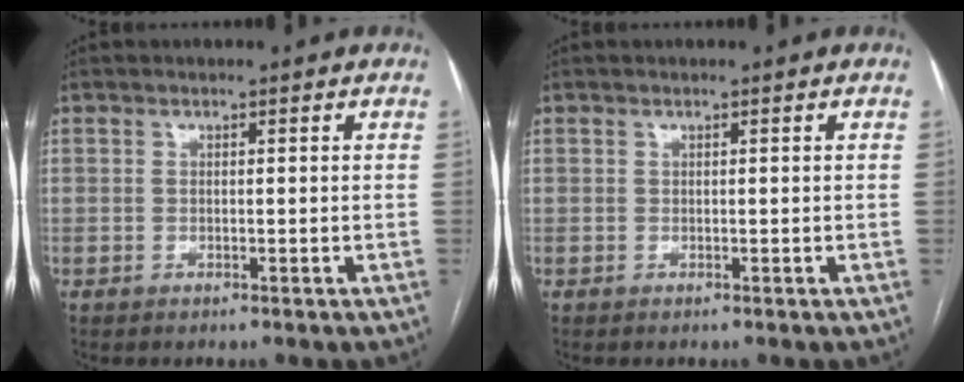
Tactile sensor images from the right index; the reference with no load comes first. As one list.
[{"total": 0.0}]